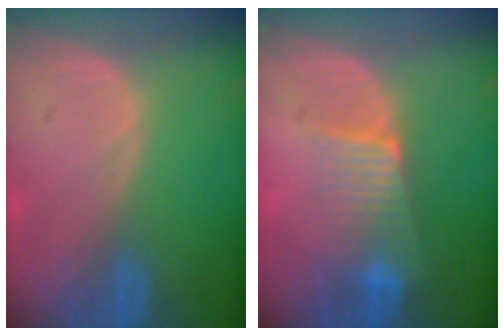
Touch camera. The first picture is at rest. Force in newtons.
{"total": 6.5, "press": 5.8, "slide": 3.1}